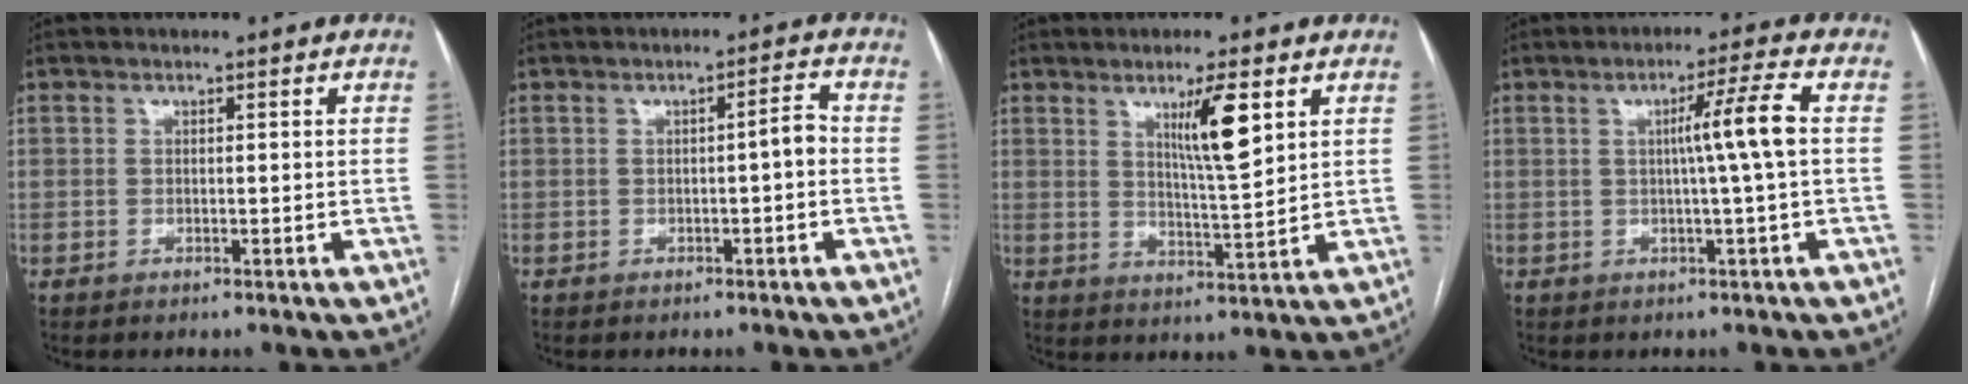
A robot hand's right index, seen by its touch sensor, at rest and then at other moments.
{"total": 2.5, "force": [-0.3, 0.3, 2.4], "torque": [-0.032, 0.007, -0.006]}
{"total": 7.4, "force": [3.4, 0.3, 6.6], "torque": [-0.113, -0.011, 0.059]}
{"total": 6.0, "force": [0.4, -1.5, 5.8], "torque": [-0.095, 0.006, 0.007]}